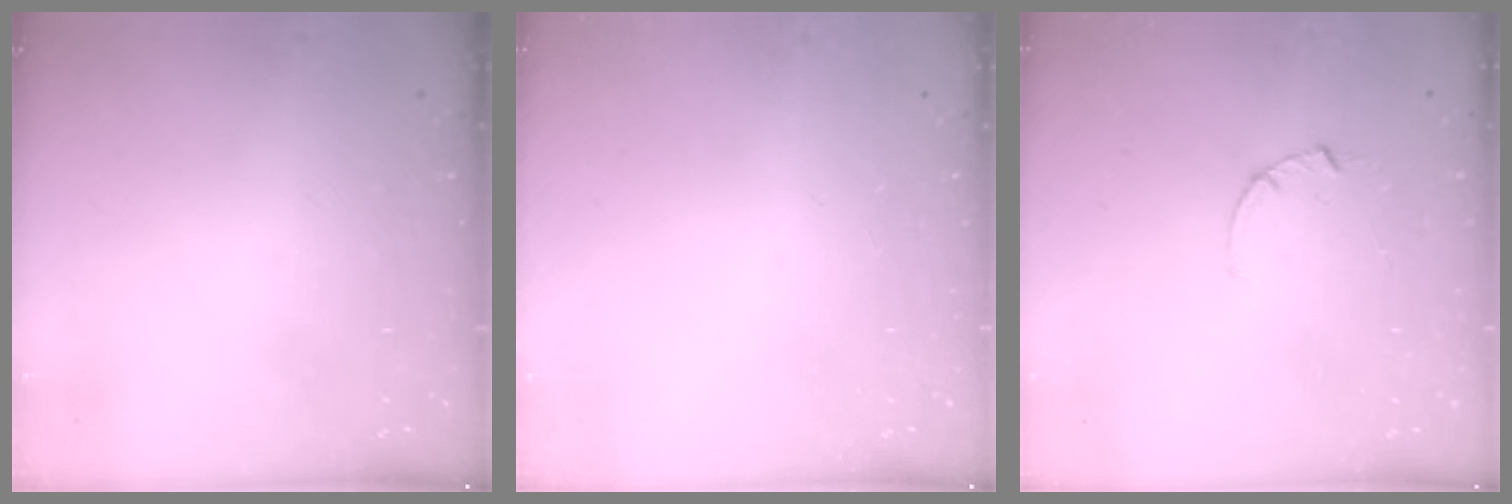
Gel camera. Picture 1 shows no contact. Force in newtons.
{"total": 0.0}
{"total": 2.5, "press": 2.5, "slide": 0.3}